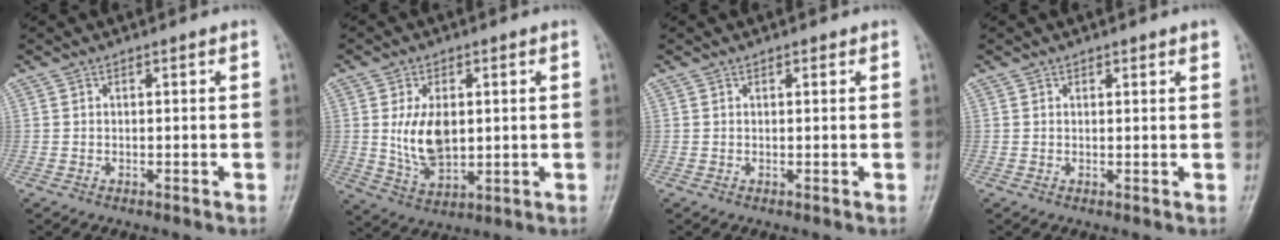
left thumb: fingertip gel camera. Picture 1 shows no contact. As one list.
[{"total": 9.5, "force": [1.0, 5.8, 7.4], "torque": [-0.122, -0.012, 0.031]}, {"total": 0.7, "force": [0.5, 0.4, 0.4], "torque": [-0.004, -0.002, 0.004]}, {"total": 1.8, "force": [1.2, 0.6, 1.2], "torque": [-0.008, -0.004, 0.014]}]